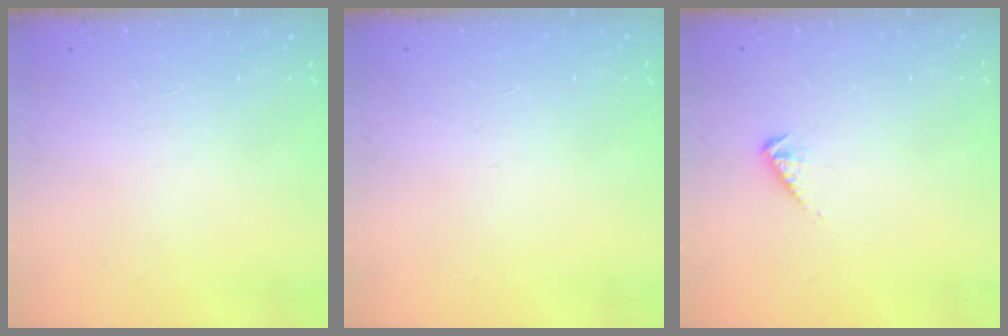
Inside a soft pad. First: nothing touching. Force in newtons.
{"total": 0.0}
{"total": 3.1, "press": 3.0, "slide": 0.6}